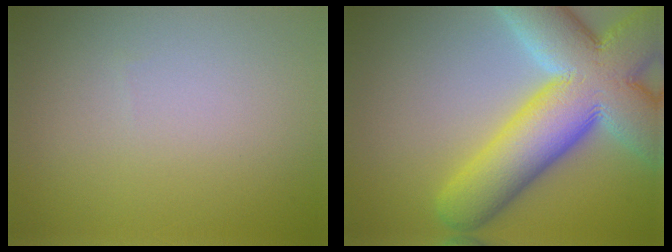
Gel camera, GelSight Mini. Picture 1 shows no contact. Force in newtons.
{"total": 14.5, "press": 14.4, "slide": 0.9}